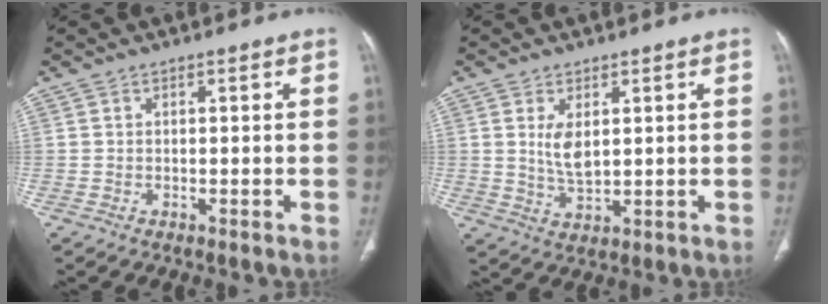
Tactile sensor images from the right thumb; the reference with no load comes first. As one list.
[{"total": 4.9, "force": [1.4, 2.3, 4.1], "torque": [-0.076, -0.016, 0.037]}]